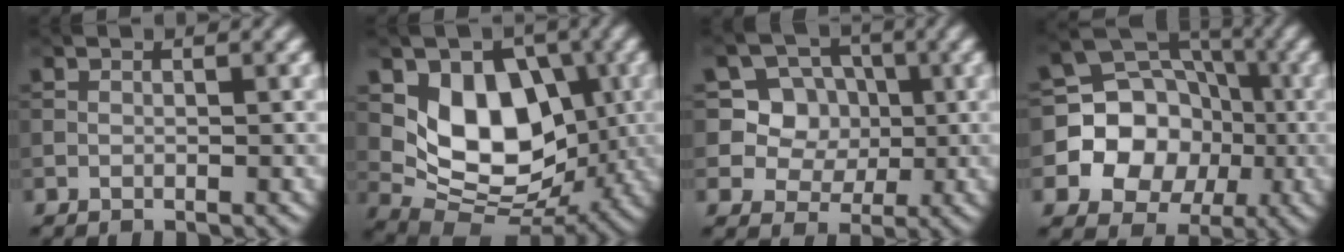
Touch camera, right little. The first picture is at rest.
{"total": 8.4, "force": [0.7, 5.9, 5.9], "torque": [-0.098, -0.020, 0.004]}
{"total": 6.8, "force": [1.6, 6.2, 2.2], "torque": [-0.044, 0.005, 0.032]}
{"total": 9.8, "force": [-1.7, 8.9, 3.8], "torque": [-0.052, 0.011, -0.058]}